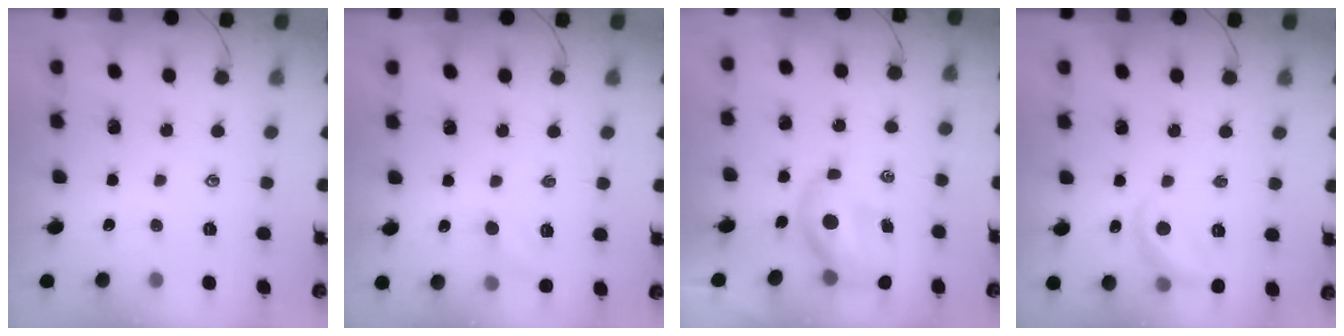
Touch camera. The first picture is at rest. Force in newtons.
{"total": 6.6, "press": 6.4, "slide": 1.6}
{"total": 8.4, "press": 8.2, "slide": 1.6}
{"total": 9.9, "press": 9.8, "slide": 1.1}